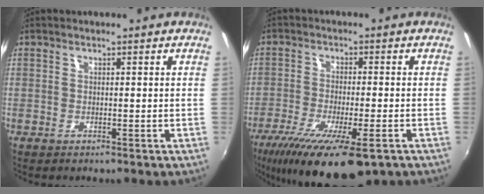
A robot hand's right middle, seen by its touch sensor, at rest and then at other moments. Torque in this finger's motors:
{"motor_torque": [1.32, -0.82, 0.36, 0.21]}